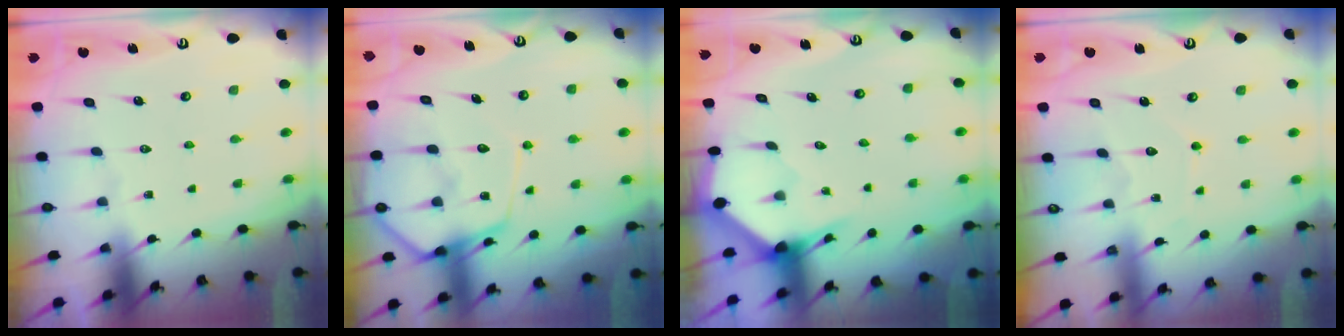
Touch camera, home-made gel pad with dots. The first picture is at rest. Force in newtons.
{"total": 13.3, "press": 13.2, "slide": 1.3}
{"total": 3.0, "press": 3.0, "slide": 0.2}
{"total": 4.3, "press": 4.3, "slide": 0.4}